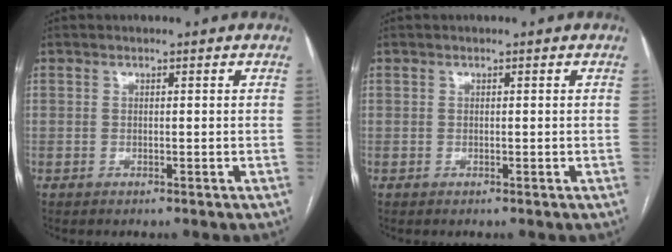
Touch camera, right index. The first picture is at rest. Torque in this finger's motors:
{"motor_torque": [-0.01, 0.01, 0.00, 0.01]}